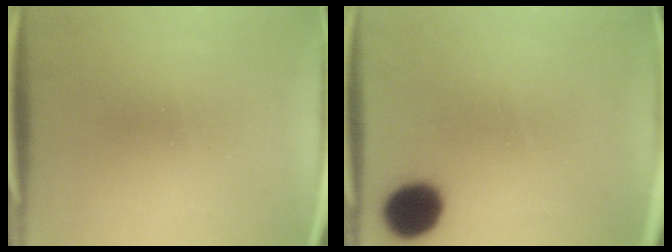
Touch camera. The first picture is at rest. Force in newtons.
{"total": 10.8}